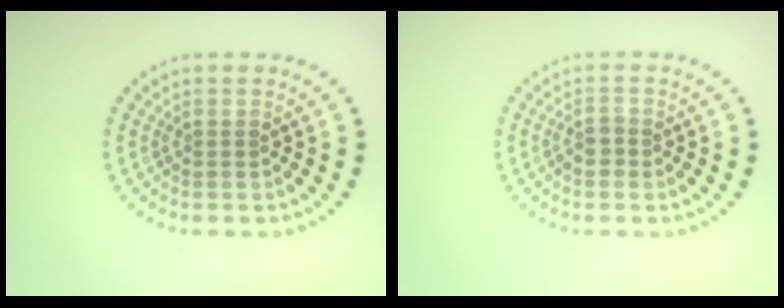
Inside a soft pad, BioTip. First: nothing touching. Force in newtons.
{"total": 1.5, "press": 1.3, "slide": 0.9}